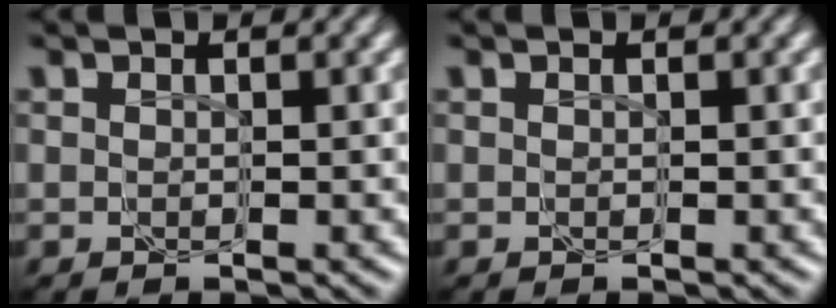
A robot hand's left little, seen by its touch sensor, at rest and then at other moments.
{"total": 0.0}